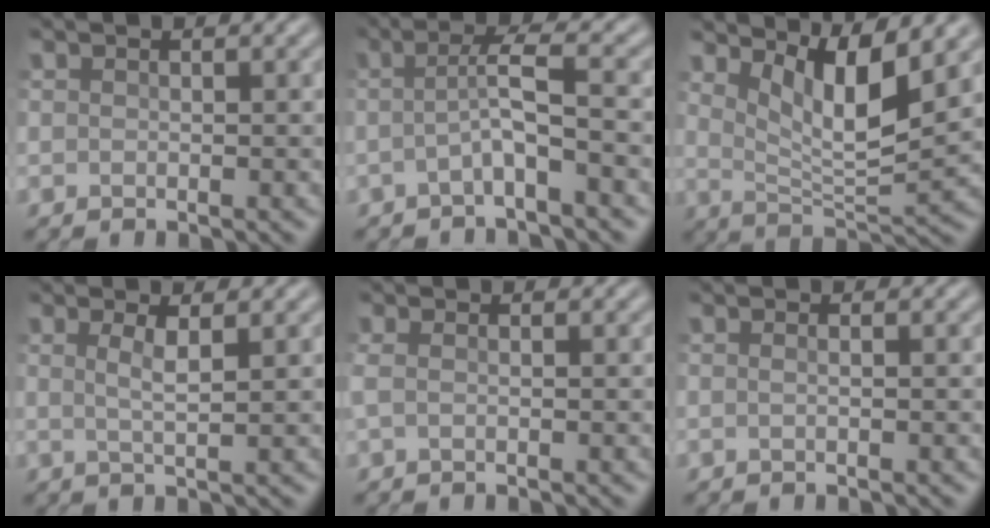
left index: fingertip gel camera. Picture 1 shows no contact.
{"total": 3.1, "force": [-1.0, 0.3, 2.9], "torque": [-0.057, 0.007, -0.027]}
{"total": 6.5, "force": [3.3, 1.8, 5.3], "torque": [-0.095, -0.013, 0.058]}
{"total": 2.1, "force": [0.6, 0.5, 2.0], "torque": [-0.036, -0.004, 0.006]}
{"total": 1.1, "force": [0.0, 0.4, 1.0], "torque": [-0.022, 0.003, -0.004]}
{"total": 0.7, "force": [-0.1, 0.3, 0.6], "torque": [-0.009, -0.001, -0.012]}